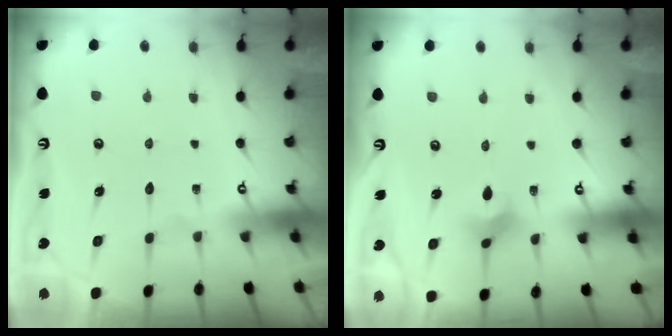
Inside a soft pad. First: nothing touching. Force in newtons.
{"total": 2.8, "press": 2.7, "slide": 0.7}